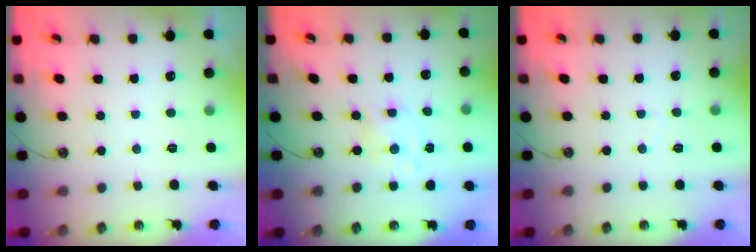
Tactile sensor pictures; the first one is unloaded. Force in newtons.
{"total": 1.8, "press": 1.8, "slide": 0.2}
{"total": 3.3, "press": 3.3, "slide": 0.4}